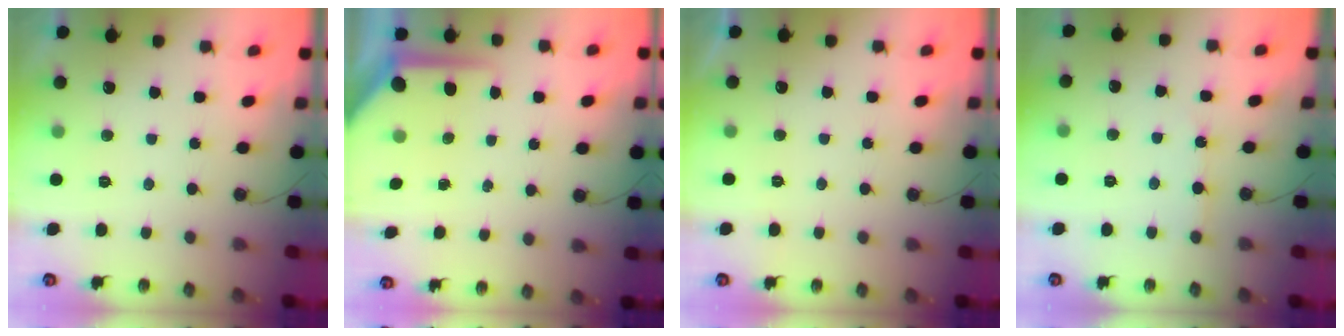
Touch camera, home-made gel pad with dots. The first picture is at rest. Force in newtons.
{"total": 7.3, "press": 7.2, "slide": 0.8}
{"total": 0.0}
{"total": 3.3, "press": 3.3, "slide": 0.4}